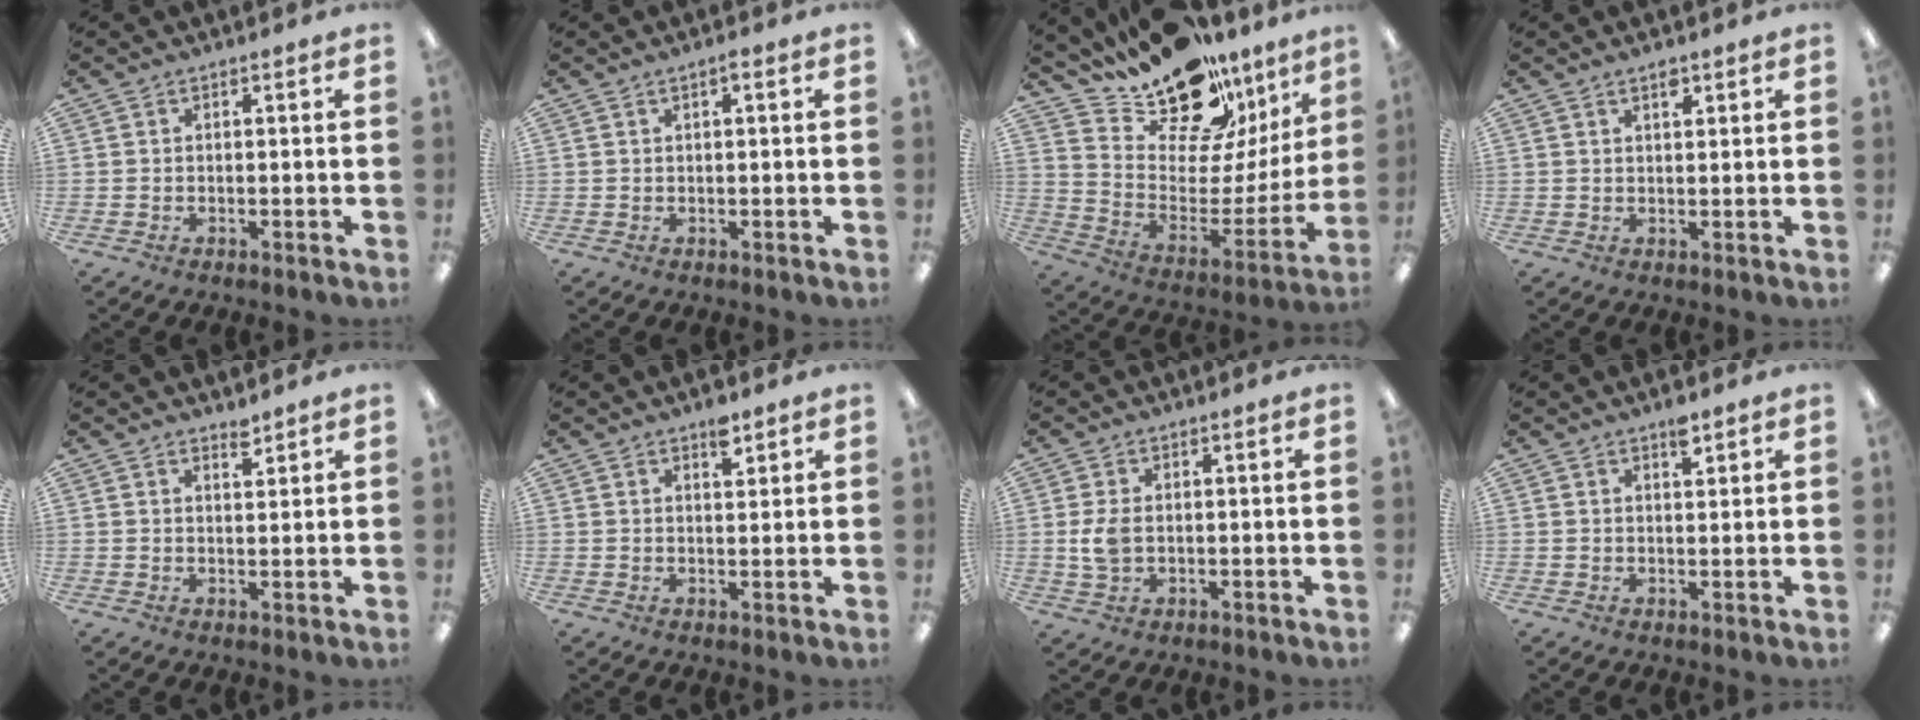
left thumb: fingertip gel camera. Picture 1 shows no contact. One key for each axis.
{"total": 1.5, "fx": 0.7, "fy": 0.4, "fz": 1.3, "tx": -0.025, "ty": 0.003, "tz": 0.011}
{"total": 17.9, "fx": 15.1, "fy": 7.3, "fz": 6.3, "tx": -0.108, "ty": -0.133, "tz": 0.263}
{"total": 2.5, "fx": 1.8, "fy": 0.9, "fz": 1.5, "tx": -0.015, "ty": -0.005, "tz": 0.029}
{"total": 2.6, "fx": 2.3, "fy": 0.8, "fz": 0.9, "tx": -0.005, "ty": -0.013, "tz": 0.038}
{"total": 4.4, "fx": 3.1, "fy": 2.0, "fz": 2.4, "tx": -0.021, "ty": -0.017, "tz": 0.048}
{"total": 5.0, "fx": 0.2, "fy": 3.1, "fz": 3.9, "tx": -0.094, "ty": 0.000, "tz": -0.002}
{"total": 3.3, "fx": 2.3, "fy": 1.4, "fz": 2.0, "tx": -0.019, "ty": -0.010, "tz": 0.036}